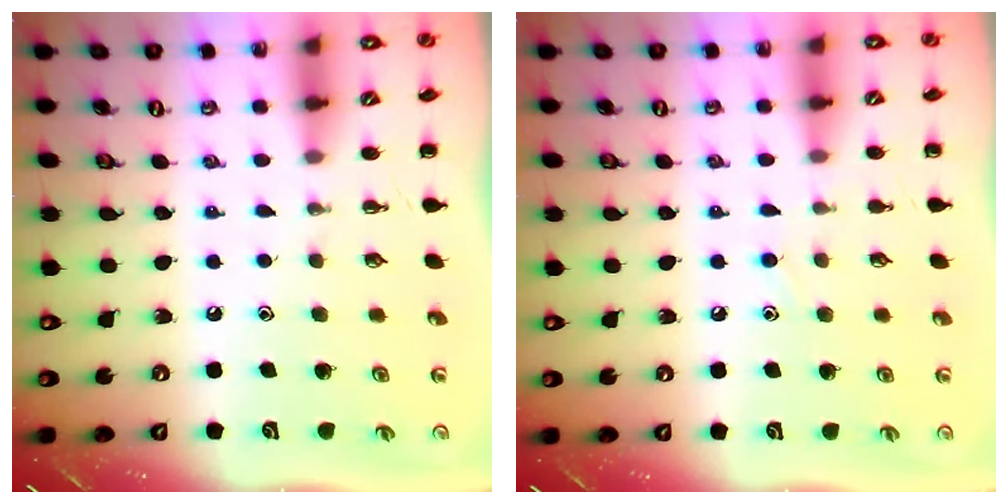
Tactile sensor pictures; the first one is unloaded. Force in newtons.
{"total": 6.2, "press": 5.8, "slide": 2.4}